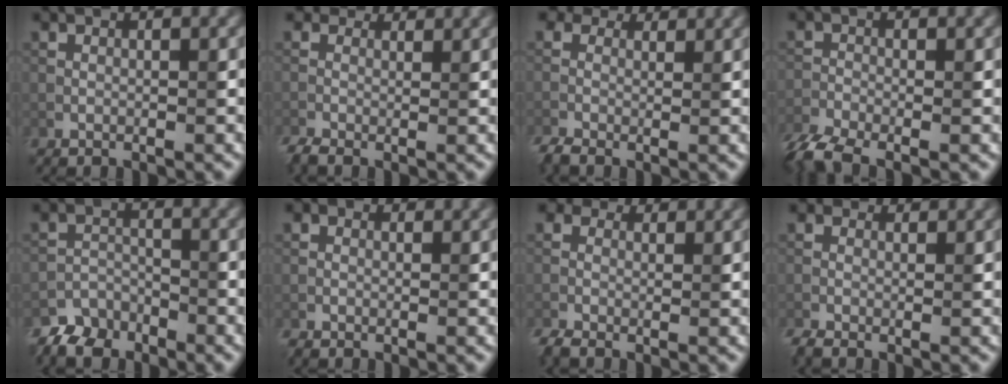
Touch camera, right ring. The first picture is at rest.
{"total": 3.6, "force": [1.2, 2.5, 2.4], "torque": [-0.050, -0.003, 0.010]}
{"total": 4.5, "force": [1.4, 3.1, 2.9], "torque": [-0.067, -0.001, 0.016]}
{"total": 5.0, "force": [-3.8, 1.7, 2.8], "torque": [-0.065, -0.017, -0.079]}
{"total": 3.1, "force": [-2.8, 1.4, -0.2], "torque": [0.006, -0.001, -0.048]}
{"total": 1.7, "force": [-0.2, 1.3, 1.1], "torque": [-0.018, 0.000, -0.009]}
{"total": 4.0, "force": [0.7, 2.9, 2.7], "torque": [-0.057, -0.001, 0.006]}
{"total": 2.5, "force": [-0.1, 1.8, 1.7], "torque": [-0.037, -0.004, -0.008]}